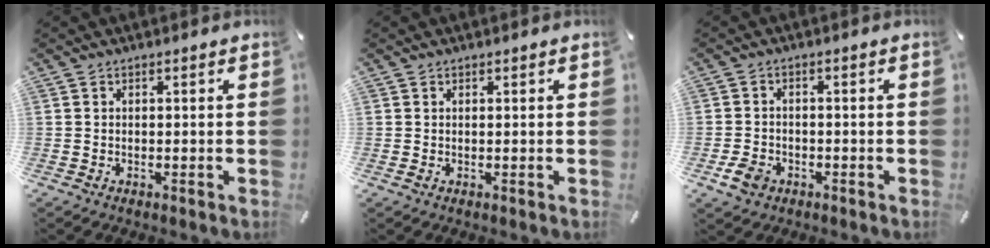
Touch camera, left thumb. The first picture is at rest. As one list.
[{"total": 0.6, "force": [0.3, 0.5, -0.1], "torque": [0.011, 0.001, 0.002]}, {"total": 4.3, "force": [-1.9, 3.5, 1.7], "torque": [-0.032, 0.002, -0.036]}]